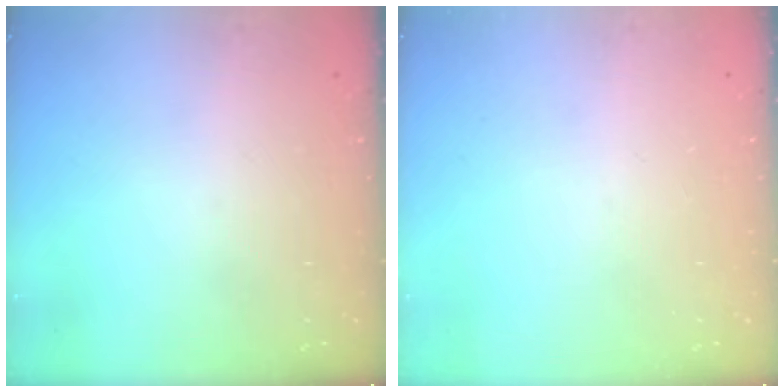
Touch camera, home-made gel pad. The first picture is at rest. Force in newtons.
{"total": 0.0}